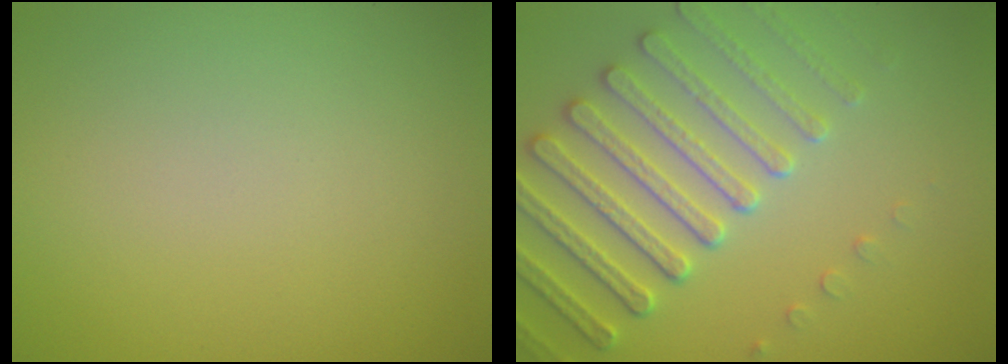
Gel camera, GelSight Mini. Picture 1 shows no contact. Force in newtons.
{"total": 5.1, "press": 4.8, "slide": 1.7}